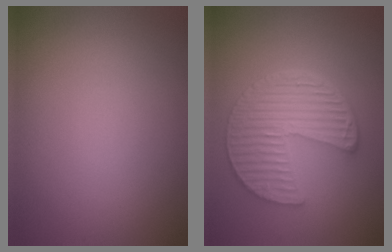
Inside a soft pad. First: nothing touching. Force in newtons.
{"total": 6.2, "press": 4.8, "slide": 4.0}